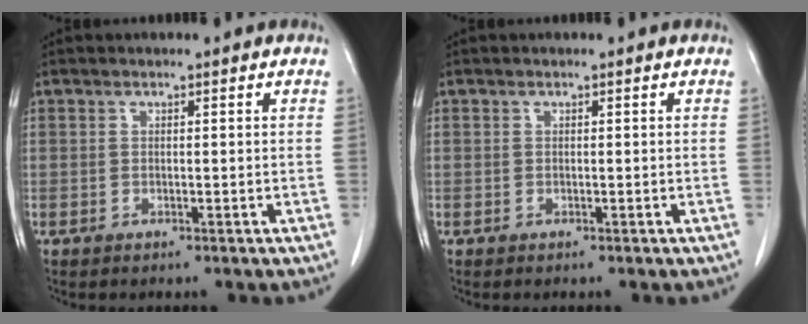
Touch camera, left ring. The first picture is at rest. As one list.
[{"total": 0.0}]